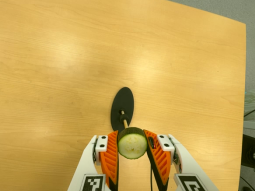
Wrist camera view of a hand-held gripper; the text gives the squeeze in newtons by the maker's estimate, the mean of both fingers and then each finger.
{"total": 8.7, "left": 7.9, "right": 9.6}